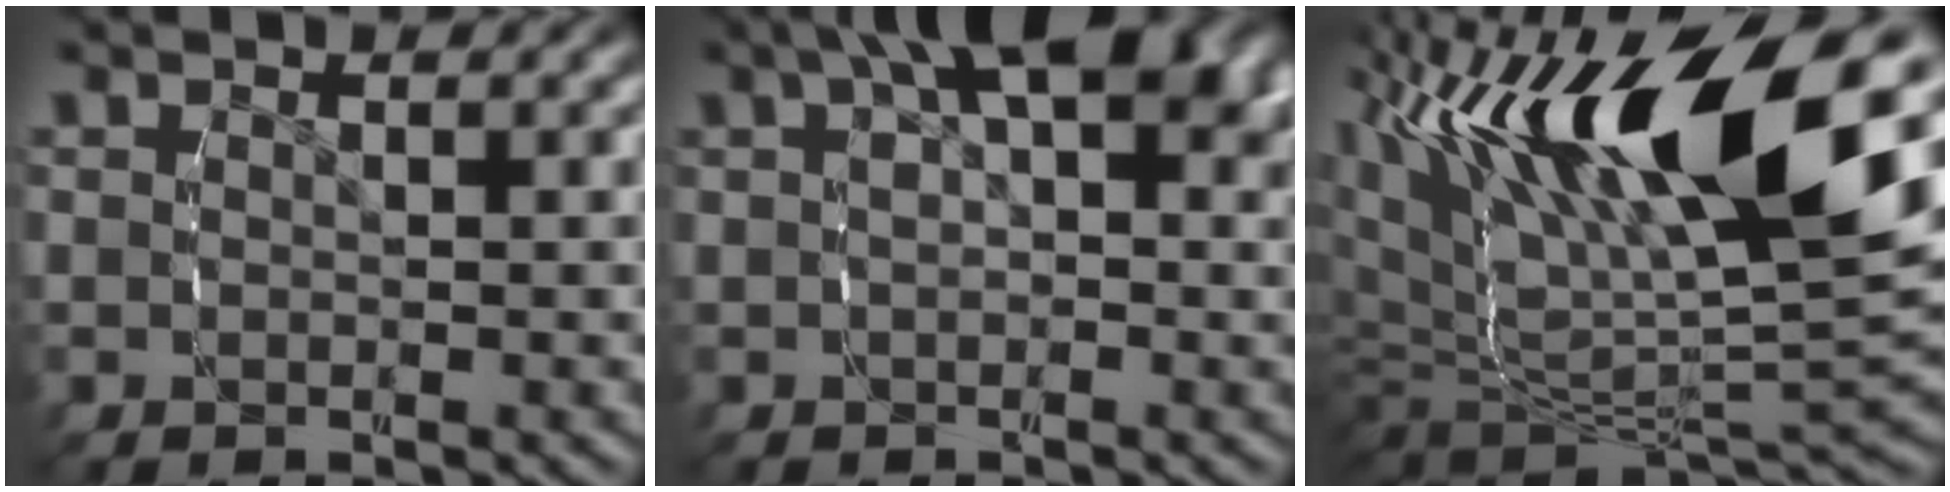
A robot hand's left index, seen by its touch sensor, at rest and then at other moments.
{"total": 7.7, "force": [3.1, 3.4, 6.2], "torque": [-0.080, 0.012, 0.038]}
{"total": 14.9, "force": [2.3, 7.9, 12.4], "torque": [-0.234, -0.009, 0.042]}